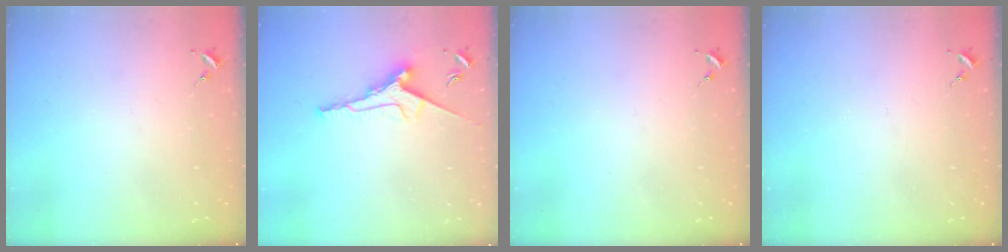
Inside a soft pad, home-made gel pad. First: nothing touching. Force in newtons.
{"total": 9.5, "press": 9.5, "slide": 0.6}
{"total": 0.0}
{"total": 0.0}